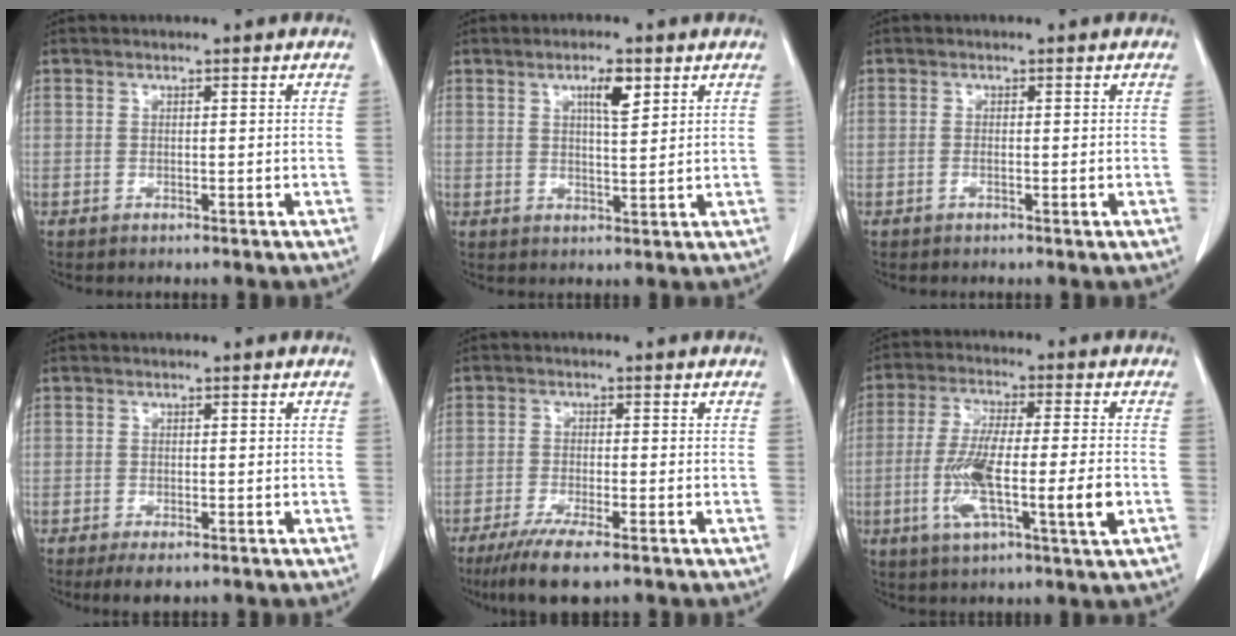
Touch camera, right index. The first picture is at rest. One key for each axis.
{"total": 4.3, "fx": 2.2, "fy": 0.8, "fz": 3.6, "tx": -0.062, "ty": -0.001, "tz": 0.037}
{"total": 1.0, "fx": -0.4, "fy": 0.1, "fz": 0.9, "tx": -0.014, "ty": -0.001, "tz": -0.004}
{"total": 2.2, "fx": -1.3, "fy": 1.1, "fz": 1.5, "tx": -0.024, "ty": -0.002, "tz": -0.014}
{"total": 6.5, "fx": -4.3, "fy": 0.8, "fz": 4.8, "tx": -0.087, "ty": -0.016, "tz": -0.073}
{"total": 13.2, "fx": -3.0, "fy": 1.3, "fz": 12.8, "tx": -0.239, "ty": -0.010, "tz": -0.055}